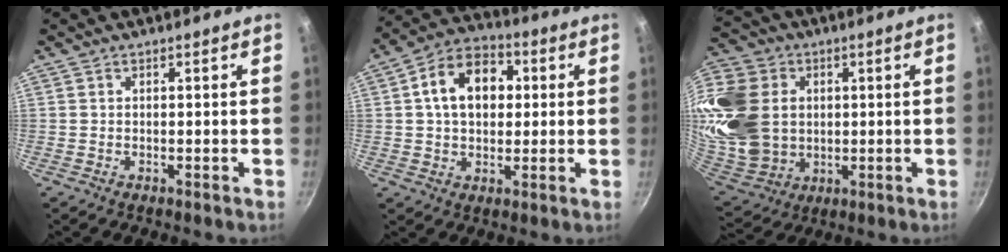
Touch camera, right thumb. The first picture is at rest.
{"total": 13.1, "force": [2.2, 9.3, 9.0], "torque": [-0.111, 0.022, 0.021]}
{"total": 24.6, "force": [4.0, 19.4, 14.7], "torque": [-0.315, -0.001, 0.087]}